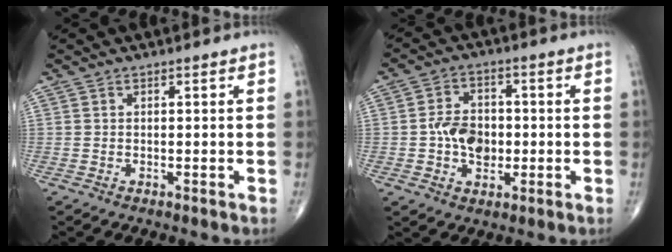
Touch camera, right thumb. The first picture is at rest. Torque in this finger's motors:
{"motor_torque": [0.94, 0.47, 0.51, -0.44, 0.18]}